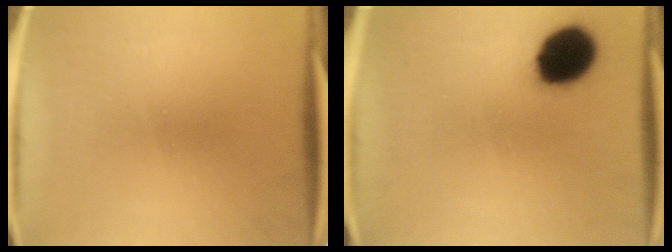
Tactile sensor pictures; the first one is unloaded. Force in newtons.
{"total": 14.5}